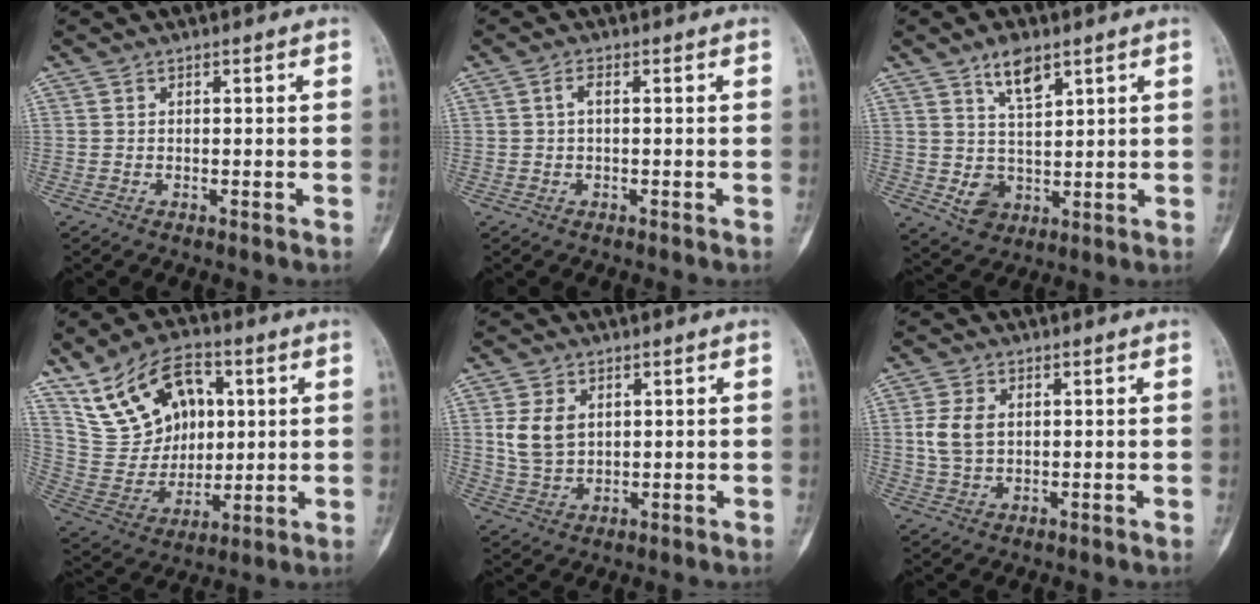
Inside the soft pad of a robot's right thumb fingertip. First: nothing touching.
{"total": 1.4, "force": [0.1, 0.6, 1.3], "torque": [-0.027, 0.003, 0.000]}
{"total": 8.3, "force": [4.0, 5.2, 5.0], "torque": [-0.061, -0.030, 0.081]}
{"total": 17.9, "force": [6.7, 12.3, 11.2], "torque": [-0.162, -0.011, 0.139]}
{"total": 6.9, "force": [1.6, 4.9, 4.6], "torque": [-0.079, -0.005, 0.039]}
{"total": 5.8, "force": [0.8, 3.9, 4.3], "torque": [-0.090, 0.002, 0.019]}